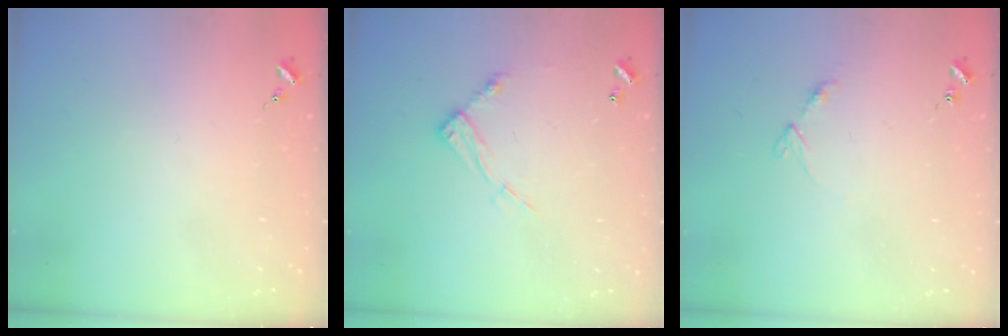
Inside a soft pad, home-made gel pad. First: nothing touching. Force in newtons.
{"total": 10.4, "press": 10.3, "slide": 0.7}
{"total": 5.9, "press": 5.9, "slide": 0.7}